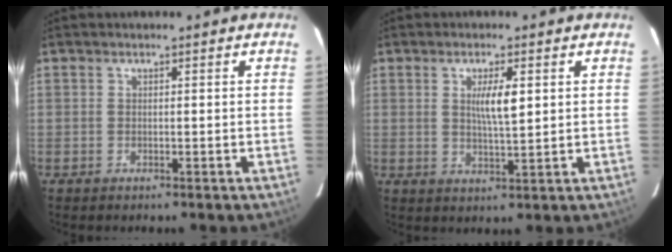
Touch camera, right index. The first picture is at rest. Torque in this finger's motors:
{"motor_torque": [0.33, -0.02, 0.15, 0.06]}